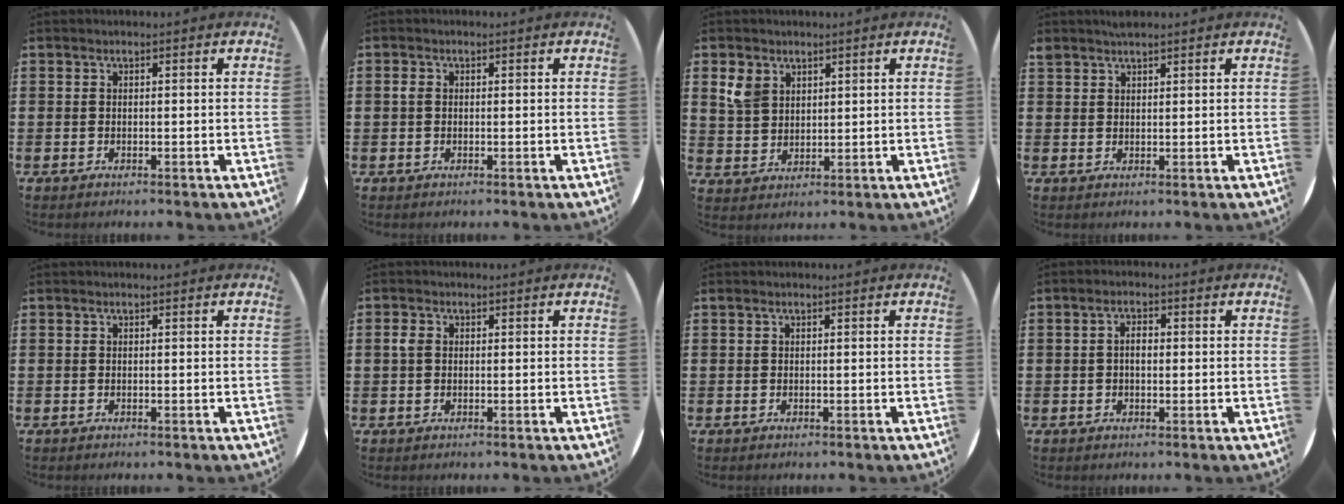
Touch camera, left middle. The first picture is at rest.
{"total": 0.9, "force": [0.1, 0.8, 0.6], "torque": [-0.013, 0.006, 0.001]}
{"total": 3.9, "force": [2.4, 2.8, 1.3], "torque": [-0.034, 0.009, 0.047]}
{"total": 1.5, "force": [1.5, 0.3, 0.2], "torque": [-0.005, 0.003, 0.028]}
{"total": 0.0}
{"total": 1.5, "force": [0.3, 1.1, 0.9], "torque": [-0.021, 0.009, 0.005]}
{"total": 0.0}
{"total": 2.3, "force": [0.1, 1.1, 2.1], "torque": [-0.032, 0.004, -0.002]}